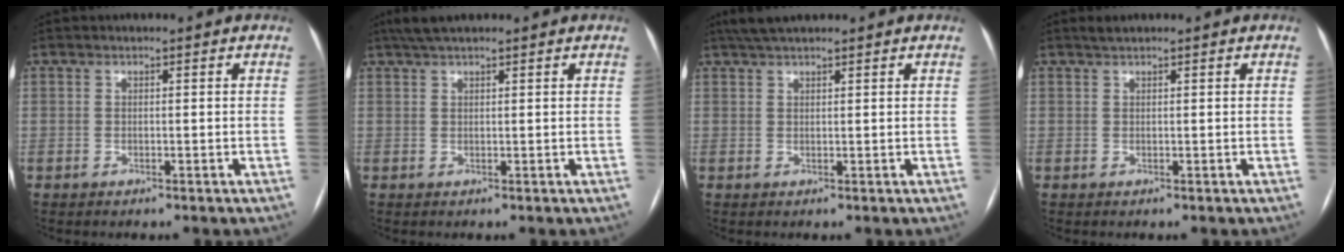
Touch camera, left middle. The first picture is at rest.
{"total": 4.3, "force": [3.4, 0.7, 2.4], "torque": [-0.043, 0.029, 0.062]}
{"total": 4.8, "force": [4.0, 0.8, 2.5], "torque": [-0.043, 0.032, 0.071]}
{"total": 1.0, "force": [0.9, 0.1, 0.5], "torque": [-0.011, 0.009, 0.020]}